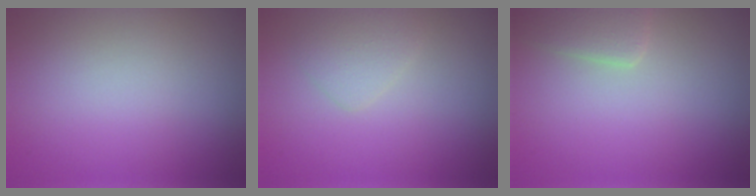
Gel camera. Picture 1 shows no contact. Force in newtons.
{"total": 1.6, "press": 1.6, "slide": 0.0}
{"total": 2.4, "press": 2.4, "slide": 0.1}